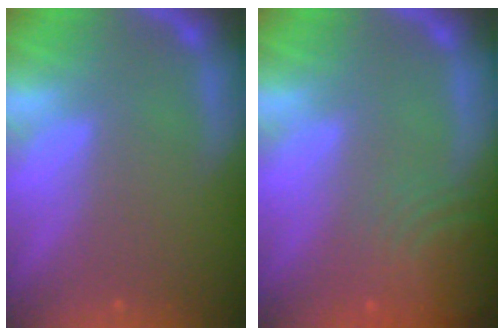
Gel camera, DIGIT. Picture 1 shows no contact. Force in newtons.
{"total": 8.0}